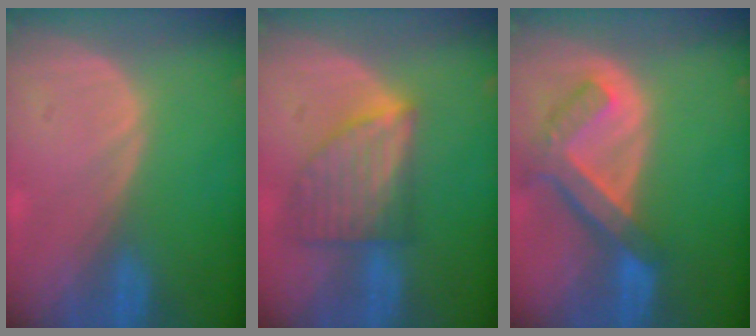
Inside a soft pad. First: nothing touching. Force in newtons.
{"total": 7.5, "press": 6.9, "slide": 3.0}
{"total": 7.6, "press": 6.6, "slide": 3.7}